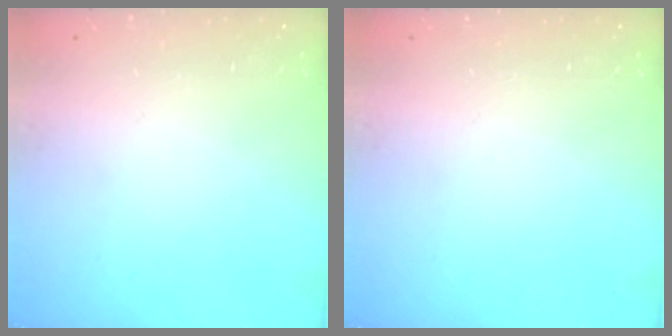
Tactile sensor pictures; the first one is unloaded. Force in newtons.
{"total": 0.0}